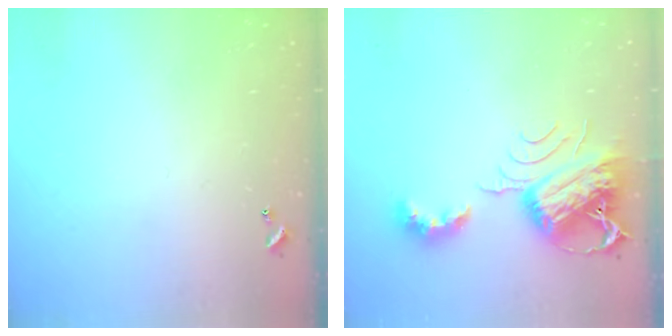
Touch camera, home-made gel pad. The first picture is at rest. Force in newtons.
{"total": 10.9, "press": 10.8, "slide": 1.3}